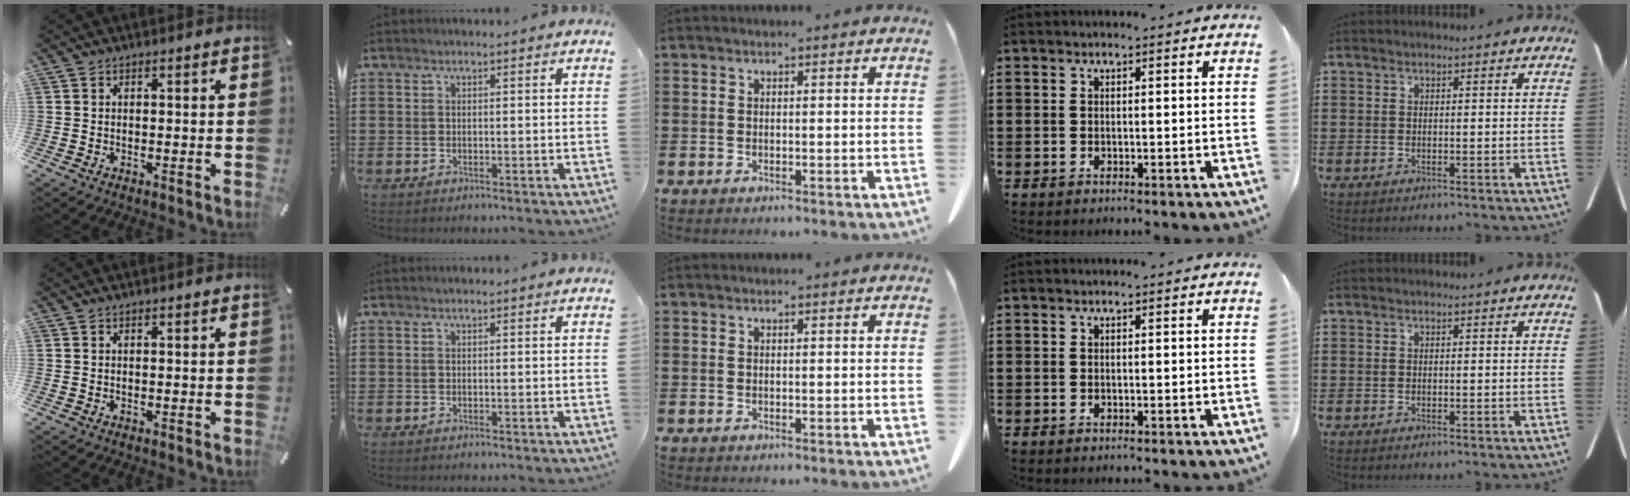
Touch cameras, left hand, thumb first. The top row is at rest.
{}